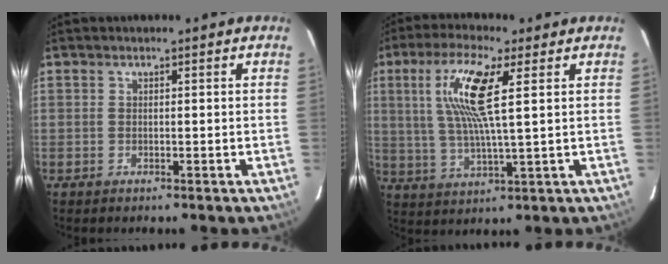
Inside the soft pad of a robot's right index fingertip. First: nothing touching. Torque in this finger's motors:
{"motor_torque": [1.25, 0.89, 0.48, 0.20]}